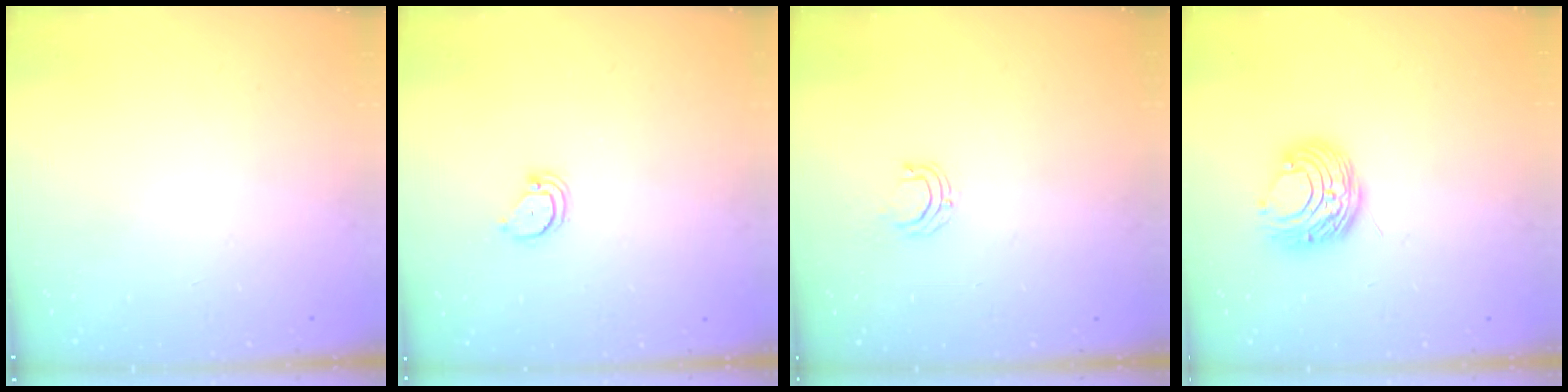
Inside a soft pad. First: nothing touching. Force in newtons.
{"total": 2.1, "press": 2.1, "slide": 0.1}
{"total": 4.1, "press": 4.1, "slide": 0.3}
{"total": 9.5, "press": 9.4, "slide": 0.9}